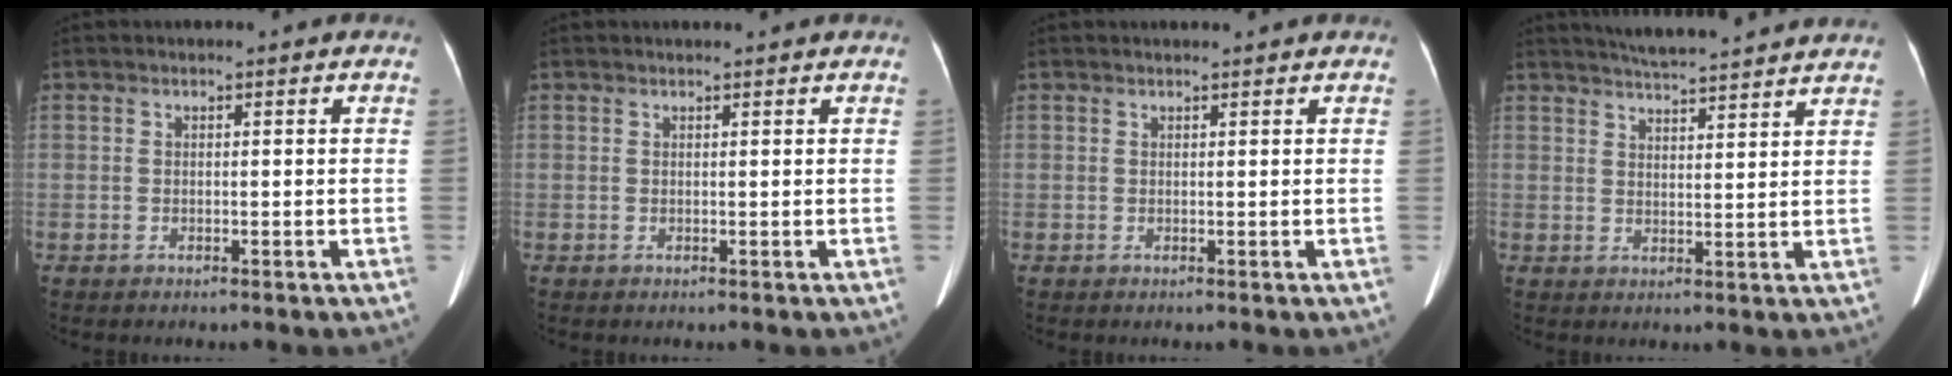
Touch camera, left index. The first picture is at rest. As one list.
[{"total": 1.8, "force": [1.7, 0.2, 0.6], "torque": [-0.008, 0.017, 0.023]}, {"total": 2.2, "force": [2.1, 0.2, 0.7], "torque": [-0.010, 0.019, 0.028]}, {"total": 11.9, "force": [11.0, 0.3, 4.5], "torque": [-0.073, 0.020, 0.145]}]